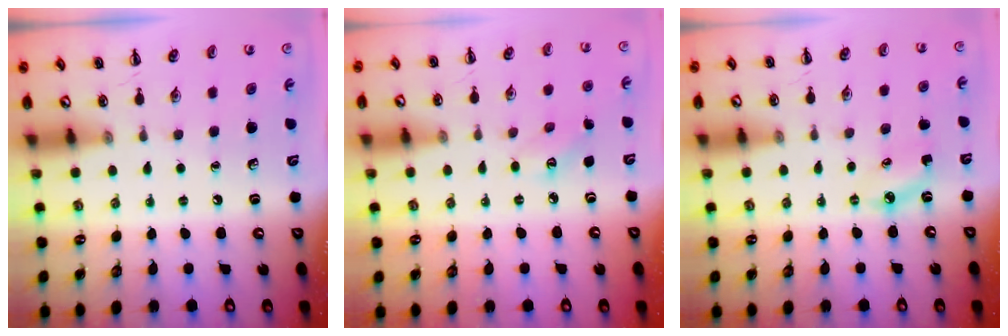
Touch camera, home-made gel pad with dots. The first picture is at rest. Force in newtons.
{"total": 2.9, "press": 2.8, "slide": 0.8}
{"total": 4.3, "press": 4.1, "slide": 1.4}